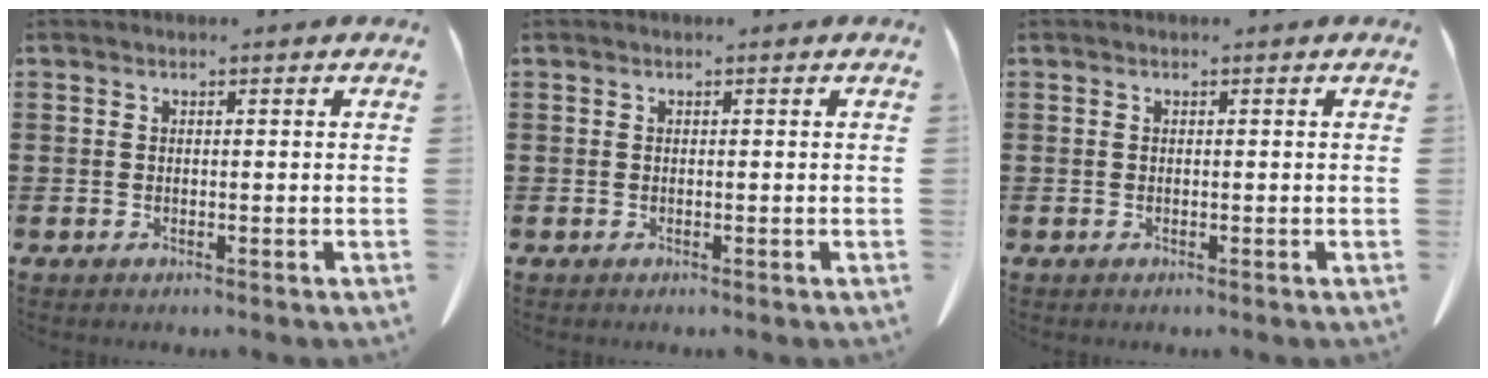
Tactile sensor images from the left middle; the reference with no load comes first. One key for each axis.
{"total": 0.0}
{"total": 0.0}